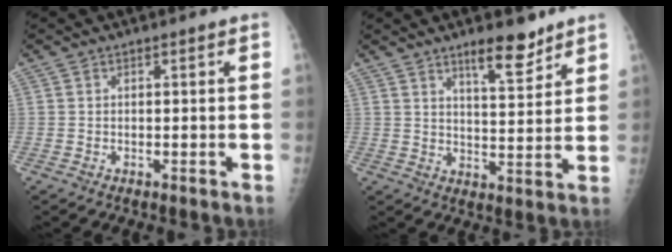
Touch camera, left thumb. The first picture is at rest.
{"total": 8.1, "force": [5.9, 2.3, 5.0], "torque": [-0.059, -0.044, 0.093]}